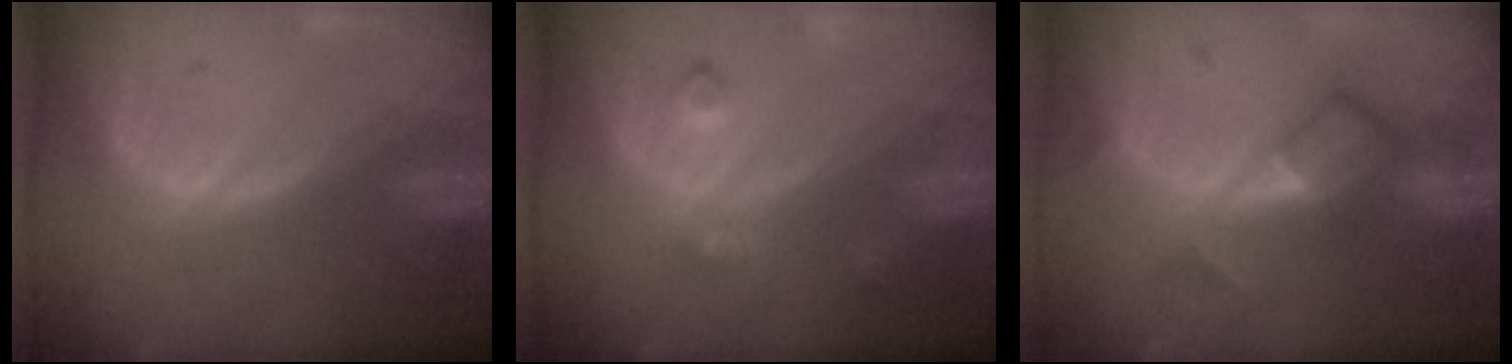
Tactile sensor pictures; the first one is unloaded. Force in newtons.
{"total": 3.7, "press": 3.4, "slide": 1.6}
{"total": 4.9, "press": 4.8, "slide": 0.6}